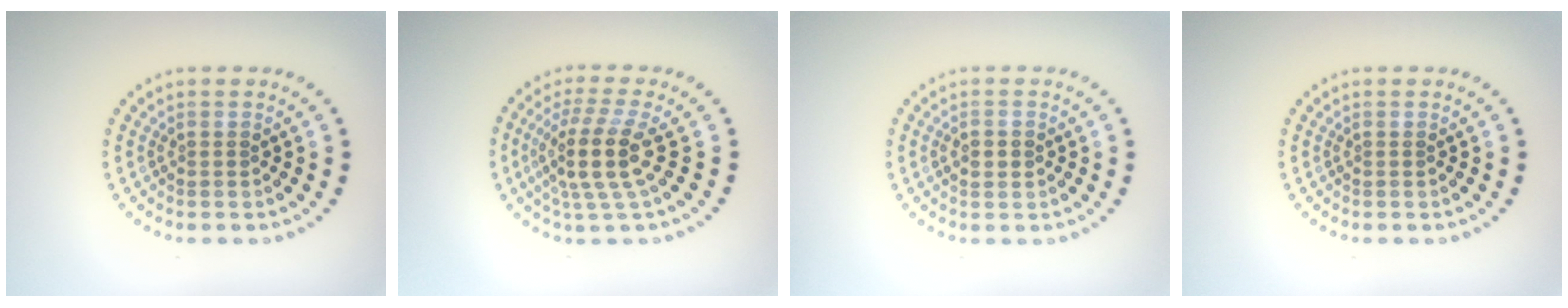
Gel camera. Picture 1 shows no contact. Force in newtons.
{"total": 4.3, "press": 3.3, "slide": 2.8}
{"total": 1.9, "press": 1.9, "slide": 0.1}
{"total": 0.0}